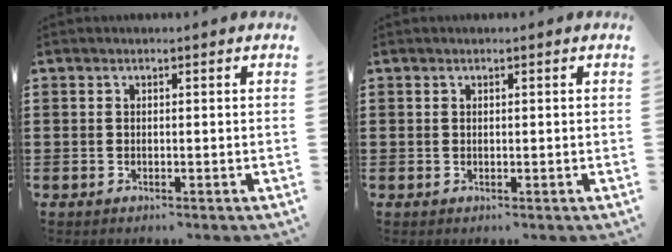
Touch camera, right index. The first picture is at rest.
{"total": 0.0}